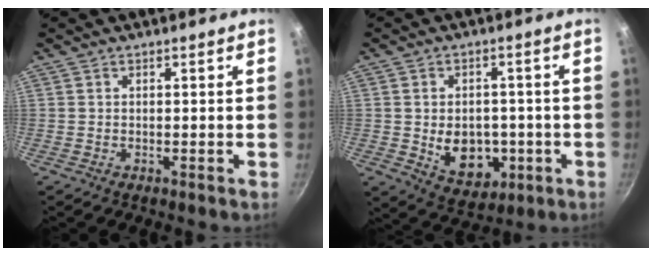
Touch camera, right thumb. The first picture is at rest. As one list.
[{"total": 10.8, "force": [-1.8, 8.0, 7.0], "torque": [-0.070, -0.001, -0.009]}]